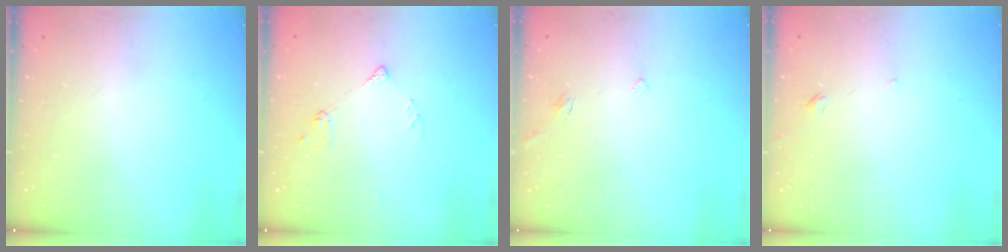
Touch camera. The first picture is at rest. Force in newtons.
{"total": 5.4, "press": 5.3, "slide": 0.9}
{"total": 2.8, "press": 2.8, "slide": 0.3}
{"total": 1.7, "press": 1.6, "slide": 0.5}